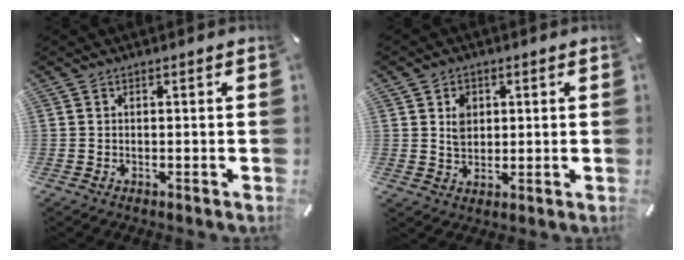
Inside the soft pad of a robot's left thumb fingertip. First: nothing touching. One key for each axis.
{"total": 4.7, "fx": 1.3, "fy": 4.1, "fz": 2.0, "tx": -0.024, "ty": -0.002, "tz": 0.019}